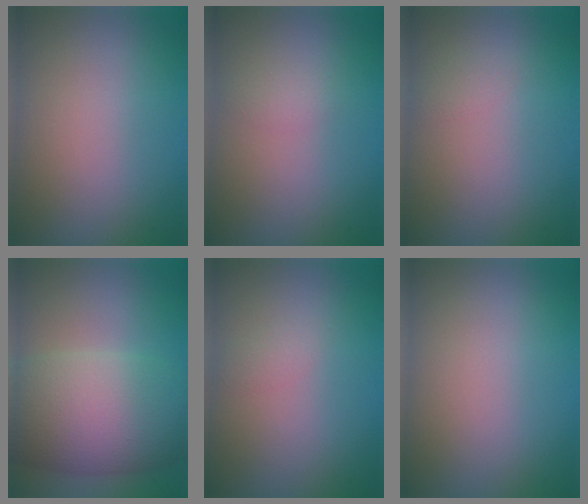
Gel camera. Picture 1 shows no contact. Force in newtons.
{"total": 1.0, "press": 1.0, "slide": 0.2}
{"total": 0.8, "press": 0.8, "slide": 0.0}
{"total": 10.1, "press": 10.1, "slide": 0.4}
{"total": 0.8, "press": 0.8, "slide": 0.0}
{"total": 0.0}